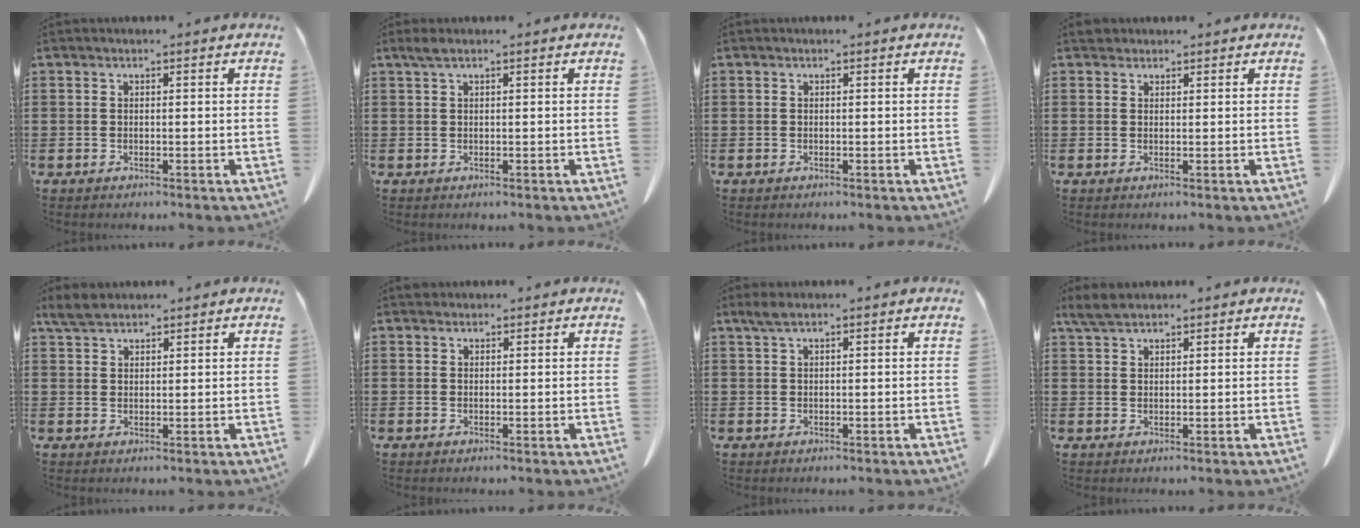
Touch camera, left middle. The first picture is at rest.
{"total": 0.8, "force": [0.4, 0.1, 0.7], "torque": [-0.016, 0.002, 0.006]}
{"total": 0.0}
{"total": 1.5, "force": [1.3, 0.7, 0.2], "torque": [-0.009, 0.005, 0.026]}
{"total": 3.4, "force": [2.8, 1.1, 1.5], "torque": [-0.037, 0.004, 0.054]}
{"total": 0.8, "force": [0.7, 0.4, 0.0], "torque": [-0.002, 0.003, 0.014]}
{"total": 1.4, "force": [0.9, 0.2, 1.1], "torque": [-0.025, 0.001, 0.016]}
{"total": 3.3, "force": [2.6, 1.0, 1.8], "torque": [-0.041, 0.003, 0.049]}